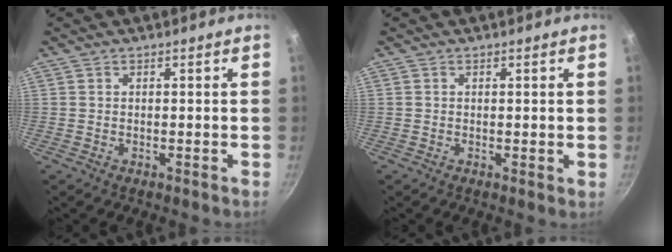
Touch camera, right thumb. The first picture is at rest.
{"total": 0.6, "force": [0.1, 0.2, 0.5], "torque": [-0.006, -0.002, 0.001]}